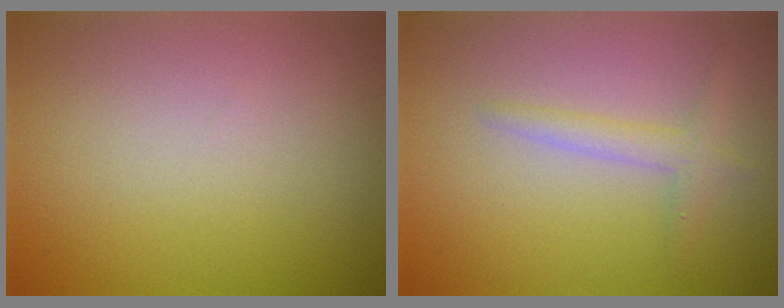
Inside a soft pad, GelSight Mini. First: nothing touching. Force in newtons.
{"total": 1.8, "press": 1.8, "slide": 0.1}